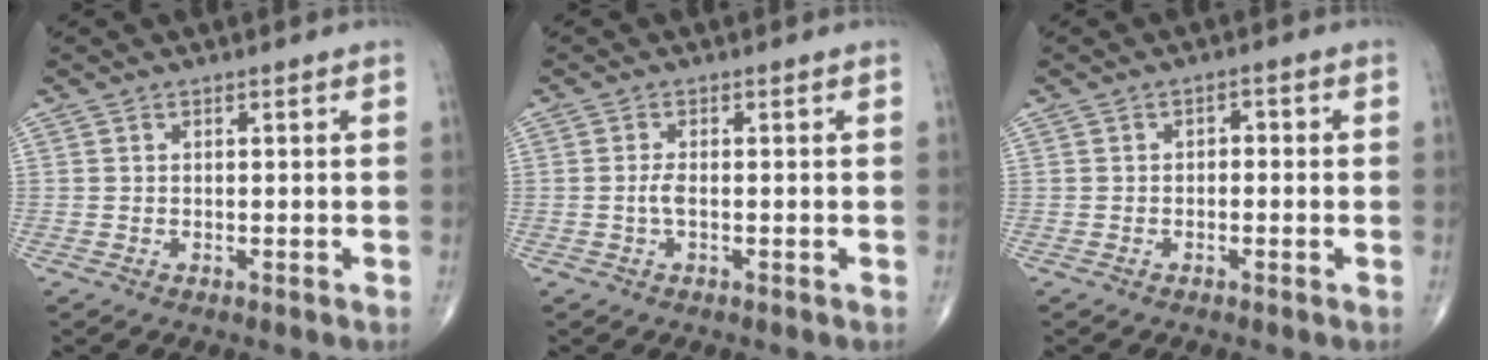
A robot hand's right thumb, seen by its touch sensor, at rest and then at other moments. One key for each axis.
{"total": 2.4, "fx": -0.4, "fy": 0.7, "fz": 2.3, "tx": -0.058, "ty": -0.002, "tz": -0.011}
{"total": 1.6, "fx": -0.3, "fy": 1.1, "fz": 1.2, "tx": -0.006, "ty": 0.008, "tz": -0.012}